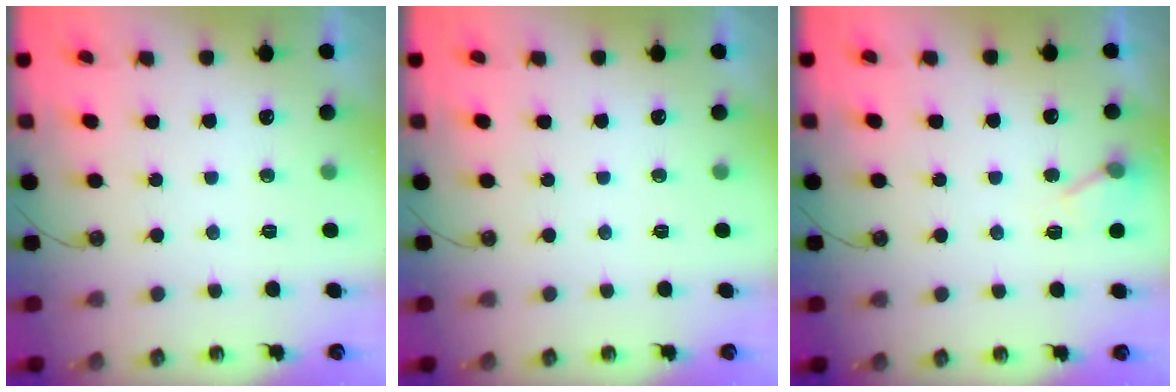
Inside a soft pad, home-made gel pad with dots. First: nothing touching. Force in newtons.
{"total": 0.0}
{"total": 5.4, "press": 5.4, "slide": 0.7}